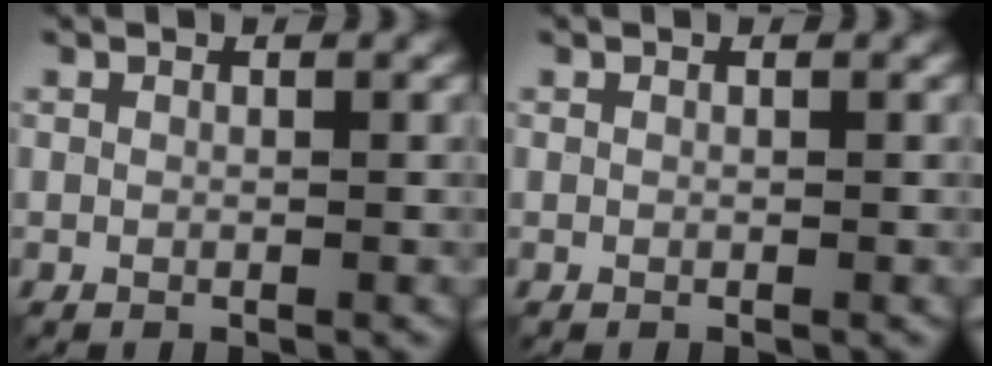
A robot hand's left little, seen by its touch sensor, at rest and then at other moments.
{"total": 0.0}